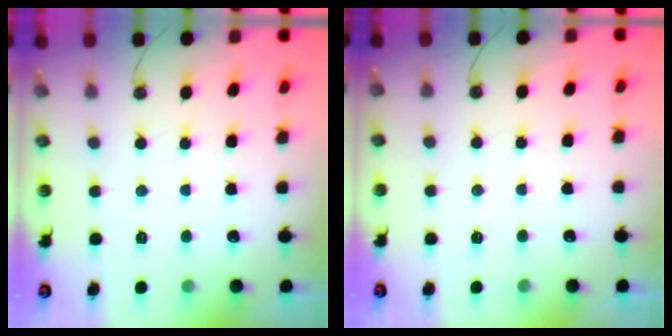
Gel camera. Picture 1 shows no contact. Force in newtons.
{"total": 4.9, "press": 2.5, "slide": 4.2}